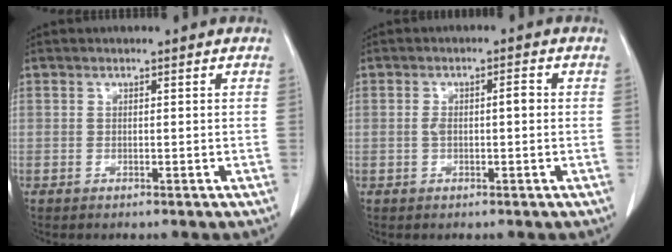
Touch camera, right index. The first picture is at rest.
{"total": 2.9, "force": [-0.1, 0.9, 2.7], "torque": [-0.057, 0.013, 0.004]}